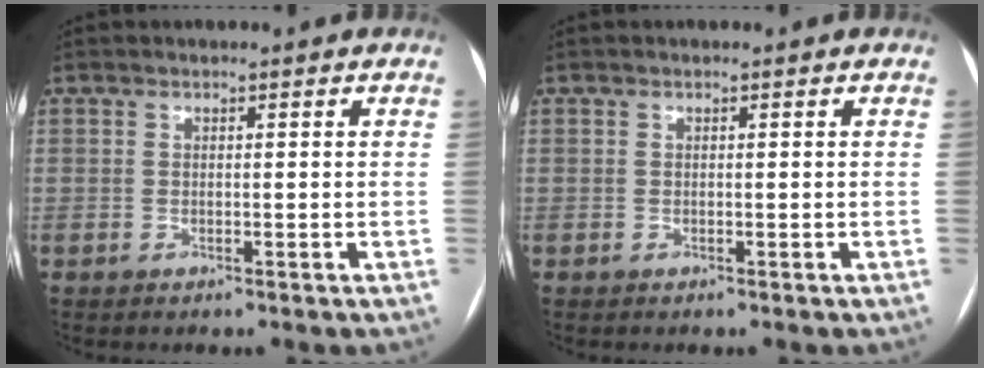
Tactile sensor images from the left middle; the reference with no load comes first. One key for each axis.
{"total": 0.0}